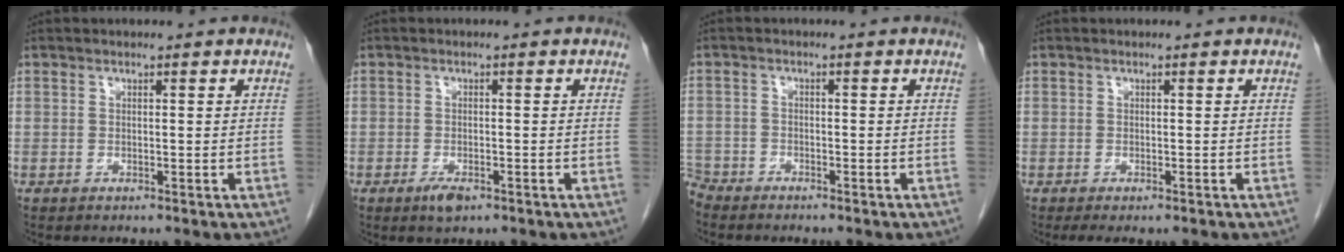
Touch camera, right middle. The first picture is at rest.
{"total": 2.4, "force": [-1.5, 0.9, 1.7], "torque": [-0.034, -0.002, -0.023]}
{"total": 4.7, "force": [-4.4, 1.6, 0.4], "torque": [-0.009, -0.009, -0.084]}
{"total": 3.2, "force": [-2.4, 1.0, 1.8], "torque": [-0.026, -0.010, -0.031]}